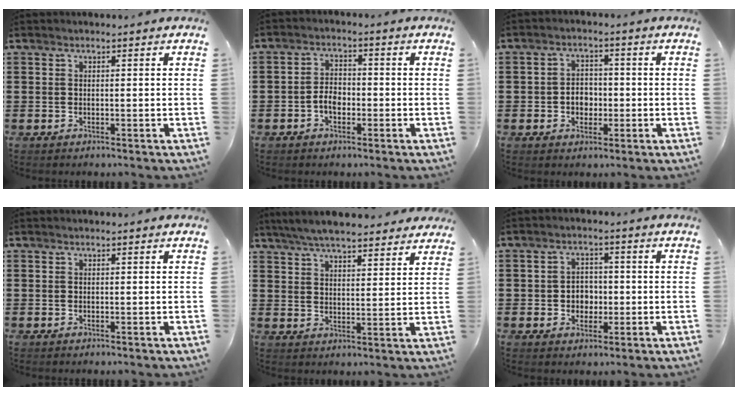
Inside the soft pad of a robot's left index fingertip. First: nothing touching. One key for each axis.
{"total": 3.1, "fx": -1.2, "fy": 2.0, "fz": 2.1, "tx": -0.049, "ty": 0.003, "tz": -0.027}
{"total": 3.5, "fx": -0.9, "fy": 2.7, "fz": 2.0, "tx": -0.036, "ty": 0.003, "tz": -0.021}
{"total": 0.0}
{"total": 6.2, "fx": 5.8, "fy": 0.7, "fz": 2.0, "tx": -0.059, "ty": -0.015, "tz": 0.106}
{"total": 3.5, "fx": -0.6, "fy": 3.0, "fz": 1.7, "tx": -0.034, "ty": 0.003, "tz": -0.017}